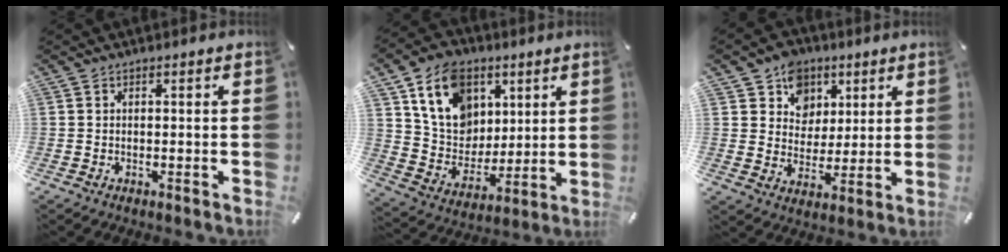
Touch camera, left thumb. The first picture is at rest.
{"total": 15.6, "force": [6.7, 12.7, 6.2], "torque": [-0.104, -0.027, 0.133]}
{"total": 10.0, "force": [4.3, 9.0, 1.4], "torque": [-0.033, -0.028, 0.082]}